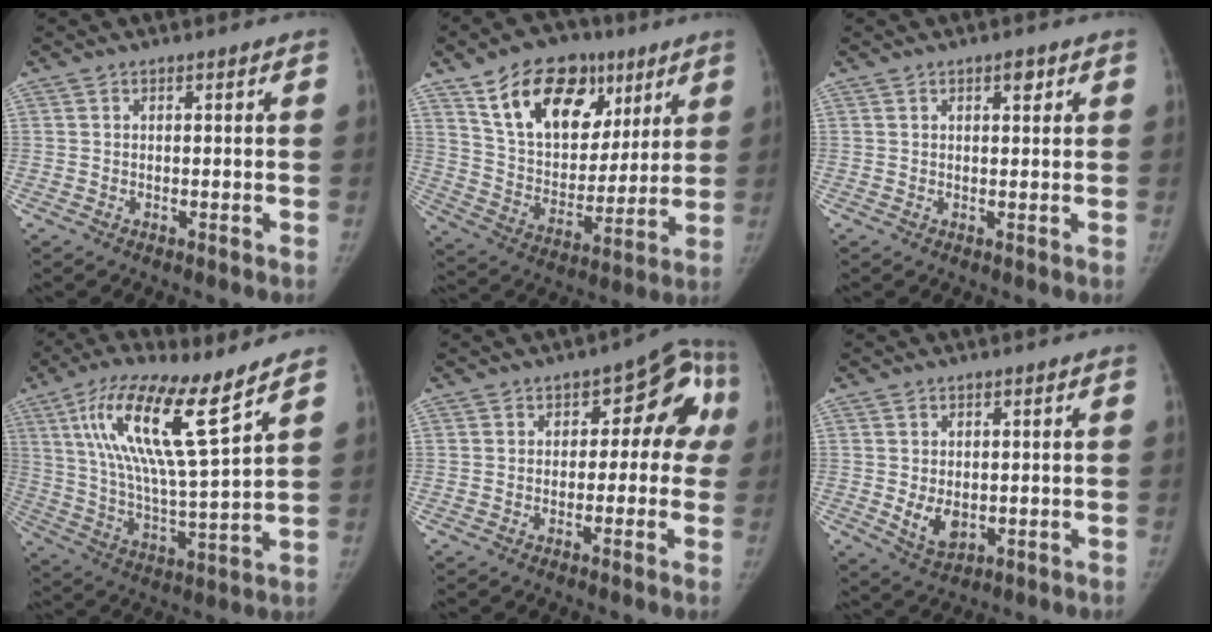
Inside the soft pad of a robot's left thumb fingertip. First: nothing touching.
{"total": 22.0, "force": [11.4, 13.8, 12.9], "torque": [-0.165, -0.026, 0.196]}
{"total": 1.8, "force": [1.0, 0.9, 1.3], "torque": [-0.011, -0.003, 0.014]}
{"total": 18.0, "force": [9.9, 3.1, 14.7], "torque": [-0.269, -0.045, 0.186]}
{"total": 9.1, "force": [0.3, 6.4, 6.4], "torque": [-0.010, 0.030, -0.013]}
{"total": 4.9, "force": [-0.3, 3.4, 3.5], "torque": [-0.048, -0.012, 0.008]}